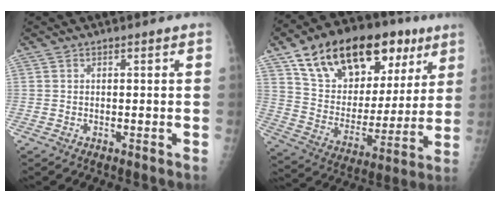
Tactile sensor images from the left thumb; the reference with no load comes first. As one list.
[{"total": 27.7, "force": [14.8, 15.0, 18.0], "torque": [-0.249, -0.006, 0.249]}]